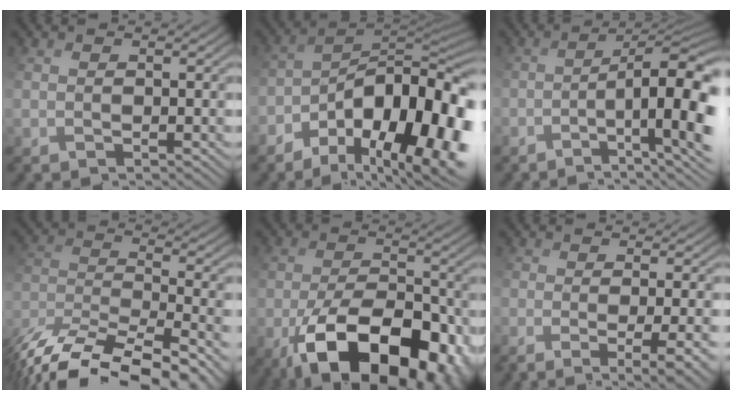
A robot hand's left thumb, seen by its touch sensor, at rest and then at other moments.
{"total": 16.4, "force": [-7.9, 7.9, 12.0], "torque": [-0.202, -0.015, -0.104]}
{"total": 13.3, "force": [-4.3, 4.0, 12.0], "torque": [-0.159, 0.003, -0.044]}
{"total": 15.4, "force": [-12.9, 4.4, 7.2], "torque": [-0.155, -0.022, -0.193]}
{"total": 14.0, "force": [-7.2, 7.2, 9.6], "torque": [-0.175, -0.022, -0.104]}
{"total": 8.6, "force": [-3.2, 3.0, 7.4], "torque": [-0.101, -0.001, -0.023]}